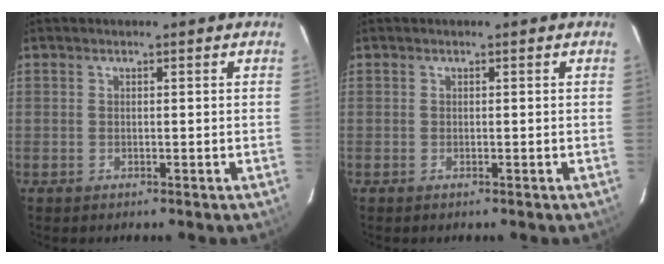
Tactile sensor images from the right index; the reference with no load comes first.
{"total": 0.0}